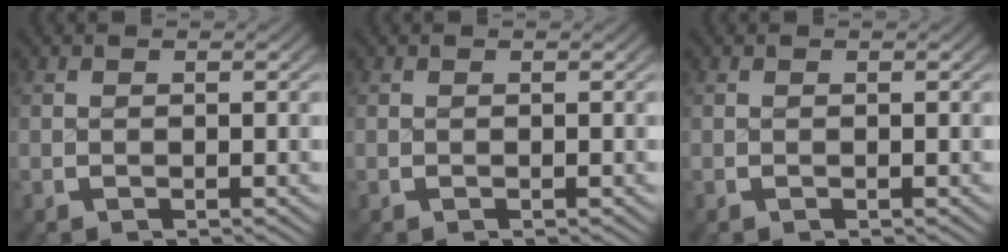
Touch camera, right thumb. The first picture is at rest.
{"total": 0.0}
{"total": 0.0}